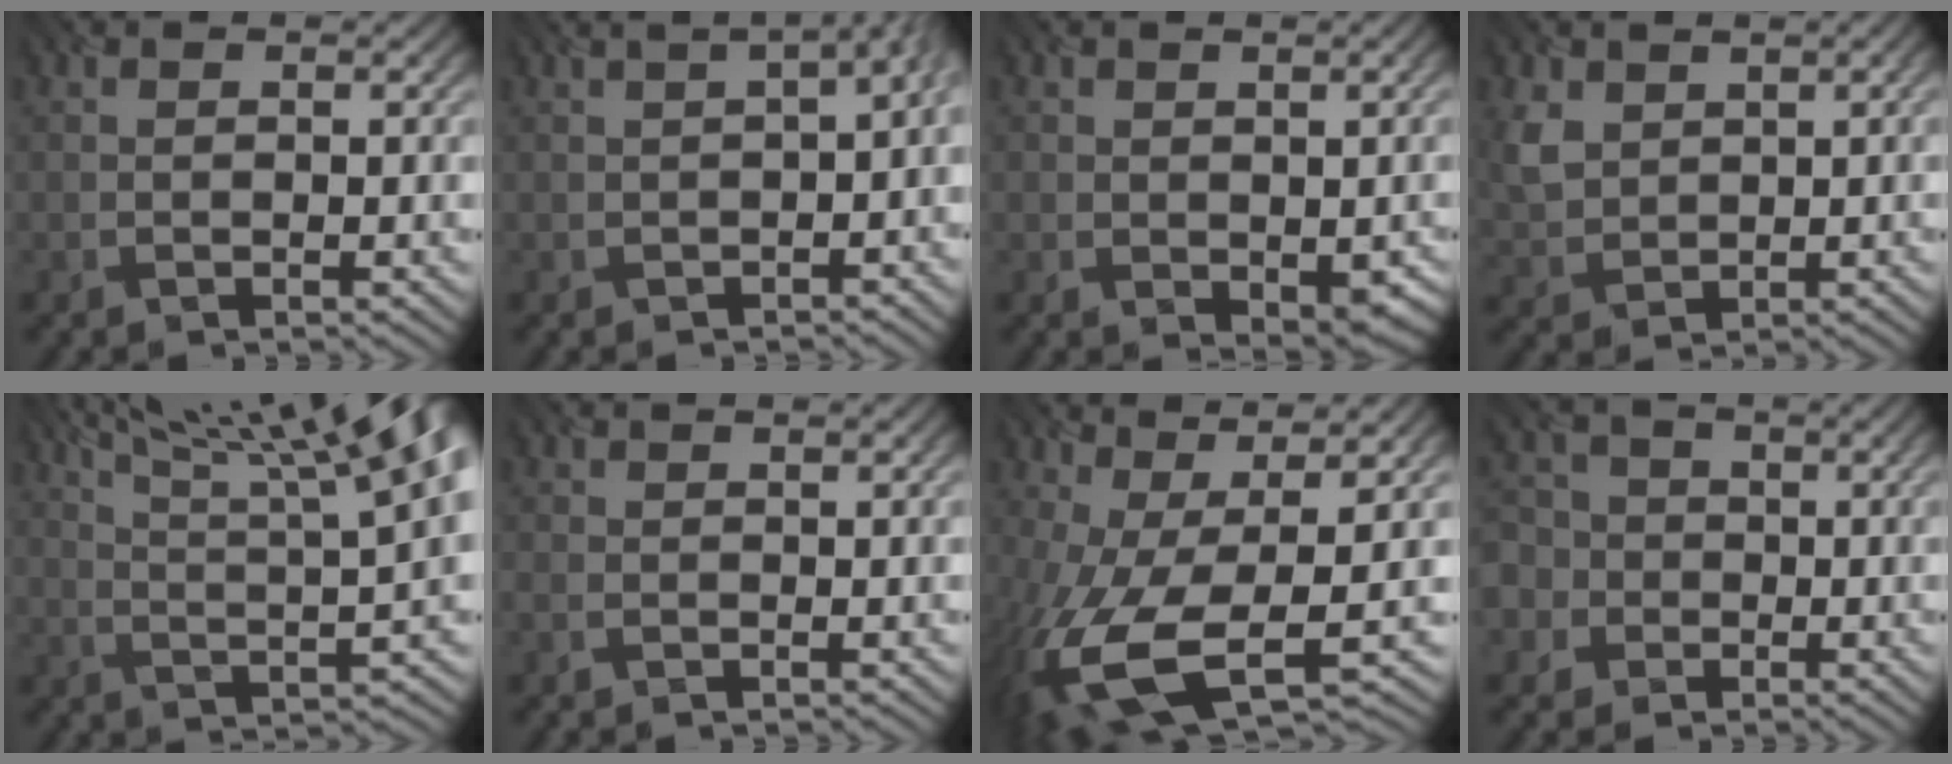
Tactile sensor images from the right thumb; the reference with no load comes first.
{"total": 5.1, "force": [-0.1, 2.3, 4.5], "torque": [-0.041, 0.008, -0.002]}
{"total": 3.5, "force": [-0.7, 2.3, 2.5], "torque": [-0.038, -0.018, -0.001]}
{"total": 3.9, "force": [2.0, 2.7, 2.0], "torque": [-0.058, 0.000, 0.042]}
{"total": 17.2, "force": [9.8, 4.5, 13.4], "torque": [-0.184, 0.045, 0.133]}
{"total": 1.0, "force": [-0.3, 0.3, 1.0], "torque": [-0.020, -0.001, -0.004]}
{"total": 13.0, "force": [-3.6, 4.7, 11.5], "torque": [-0.275, -0.013, -0.046]}
{"total": 5.6, "force": [-1.1, 5.3, 1.2], "torque": [-0.046, 0.003, -0.049]}